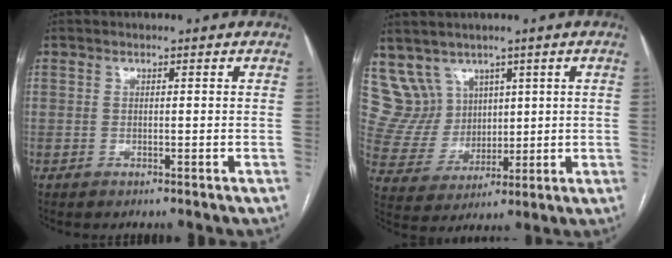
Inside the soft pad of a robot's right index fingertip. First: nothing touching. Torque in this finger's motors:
{"motor_torque": [-0.67, 0.61, -0.08, -0.08]}